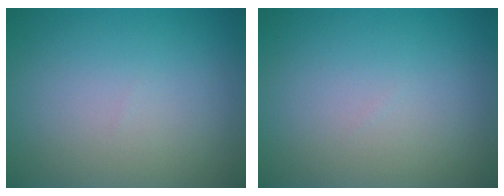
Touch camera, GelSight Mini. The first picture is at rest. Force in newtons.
{"total": 0.0}